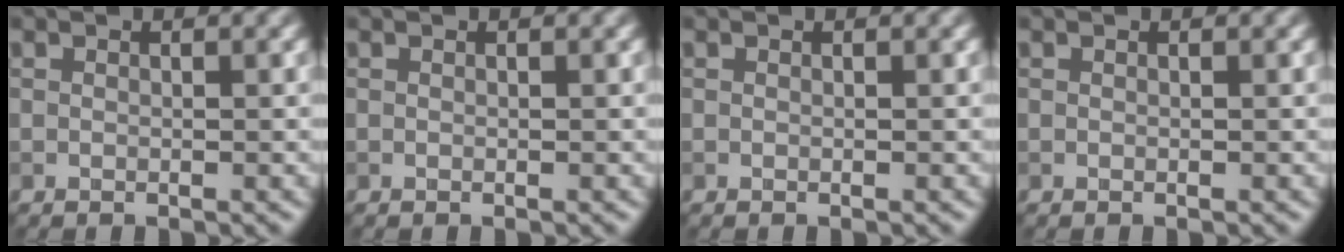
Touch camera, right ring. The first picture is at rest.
{"total": 0.0}
{"total": 0.0}
{"total": 0.0}